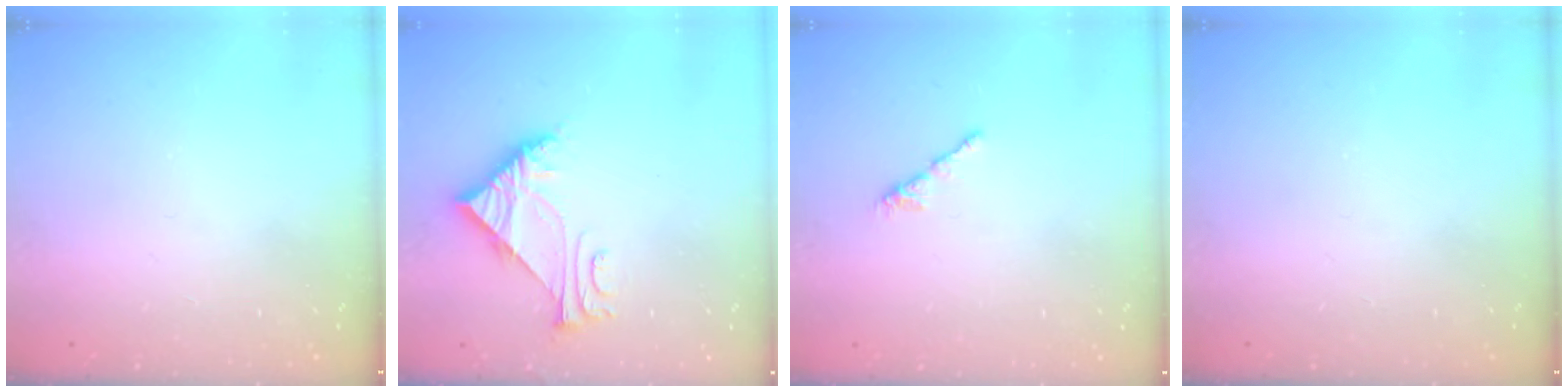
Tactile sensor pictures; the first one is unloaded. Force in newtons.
{"total": 6.5, "press": 6.5, "slide": 0.5}
{"total": 2.1, "press": 2.0, "slide": 0.7}
{"total": 0.0}